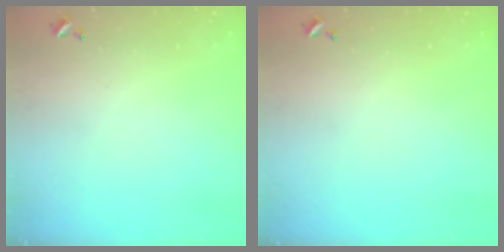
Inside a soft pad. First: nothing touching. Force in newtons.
{"total": 0.0}